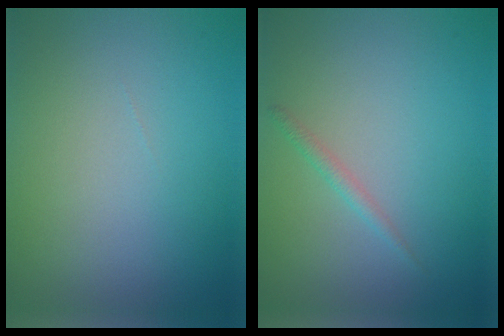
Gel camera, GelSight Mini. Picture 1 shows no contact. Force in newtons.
{"total": 1.0, "press": 1.0, "slide": 0.1}